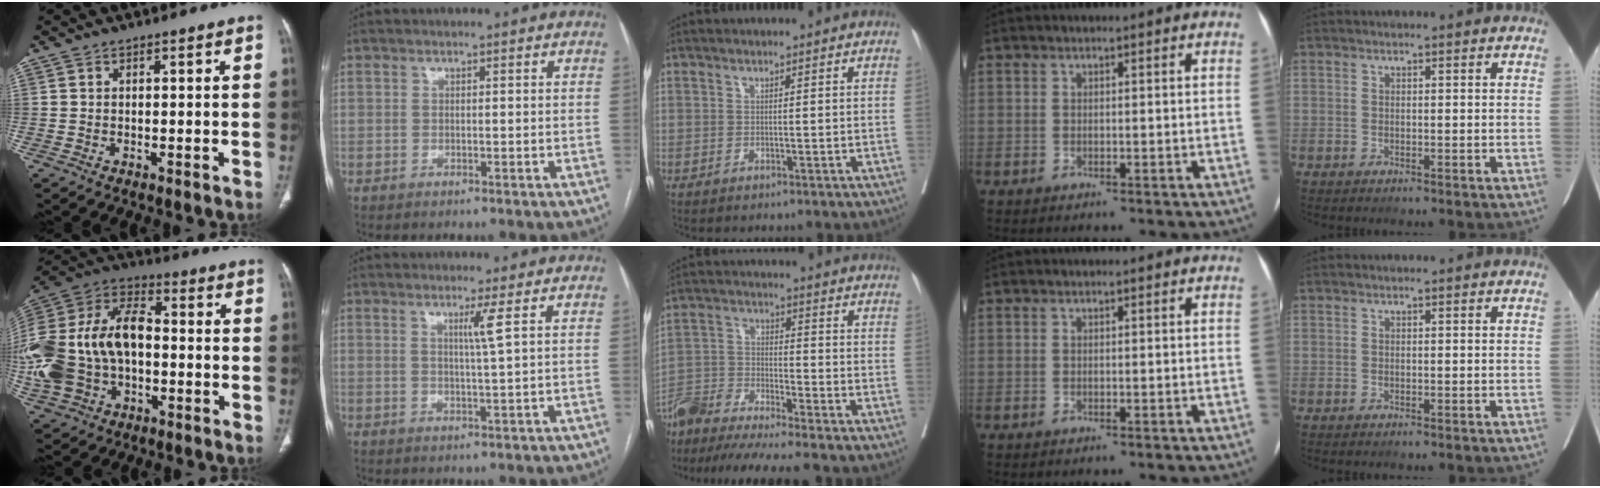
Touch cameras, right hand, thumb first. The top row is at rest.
{"thumb": {"total": 25.1, "force": [-2.3, 16.8, 18.5], "torque": [-0.402, 0.034, -0.036]}, "index": {"total": 2.4, "force": [1.0, -1.0, 1.9], "torque": [-0.036, -0.006, 0.023]}, "middle": {"total": 15.7, "force": [-14.4, -0.9, 6.3], "torque": [-0.123, -0.008, -0.258]}}